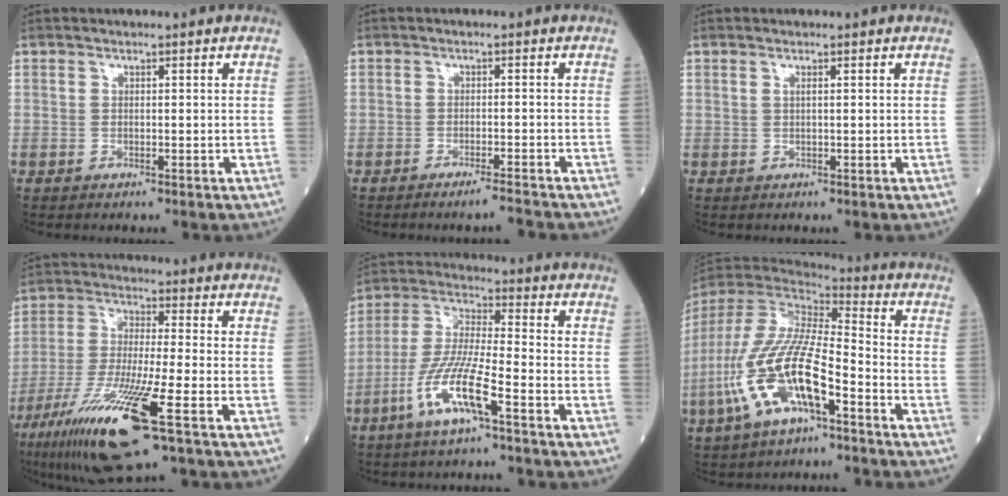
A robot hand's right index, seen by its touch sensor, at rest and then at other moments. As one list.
[{"total": 3.0, "force": [-2.7, -0.7, 1.1], "torque": [-0.021, -0.009, -0.043]}, {"total": 0.6, "force": [0.3, 0.0, 0.5], "torque": [-0.015, 0.001, 0.008]}, {"total": 16.3, "force": [-8.2, 0.9, 14.1], "torque": [-0.296, -0.045, -0.150]}, {"total": 11.2, "force": [-5.4, 1.0, 9.8], "torque": [-0.210, -0.006, -0.107]}, {"total": 17.7, "force": [-7.2, 4.5, 15.5], "torque": [-0.350, -0.018, -0.134]}]